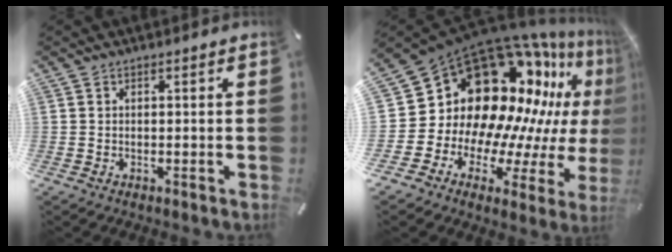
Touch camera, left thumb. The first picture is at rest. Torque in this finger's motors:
{"motor_torque": [2.06, 2.07, 1.18, -0.45, 0.21]}